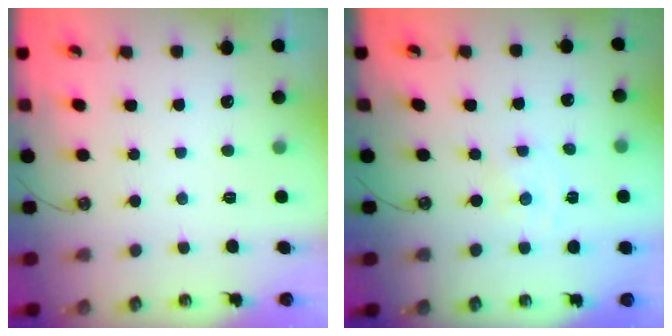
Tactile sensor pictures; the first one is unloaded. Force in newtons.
{"total": 0.0}